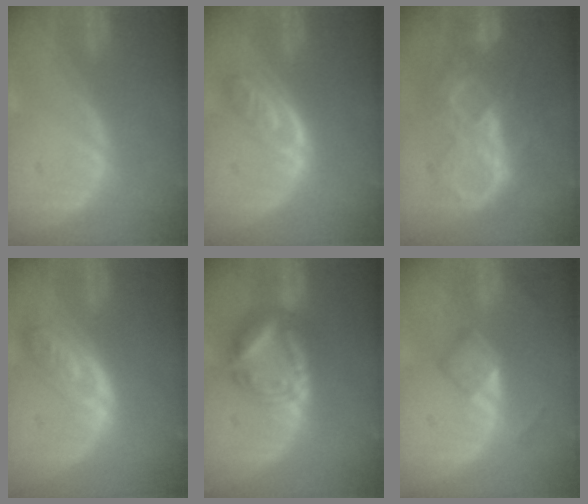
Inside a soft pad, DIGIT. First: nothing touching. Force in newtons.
{"total": 4.7, "press": 4.7, "slide": 0.7}
{"total": 9.3, "press": 9.2, "slide": 0.9}
{"total": 6.0, "press": 5.4, "slide": 2.7}
{"total": 8.5, "press": 8.4, "slide": 0.8}
{"total": 4.9, "press": 4.6, "slide": 1.8}